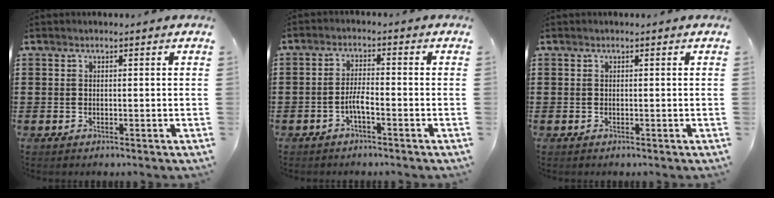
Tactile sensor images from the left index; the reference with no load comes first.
{"total": 3.1, "force": [-1.4, 0.6, 2.7], "torque": [-0.055, 0.002, -0.027]}
{"total": 0.0}